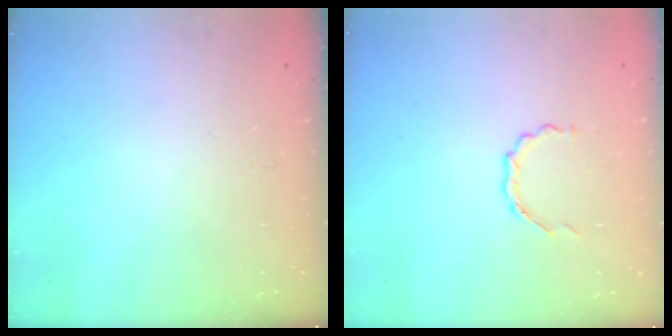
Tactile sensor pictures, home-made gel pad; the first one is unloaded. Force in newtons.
{"total": 3.3, "press": 3.1, "slide": 1.0}